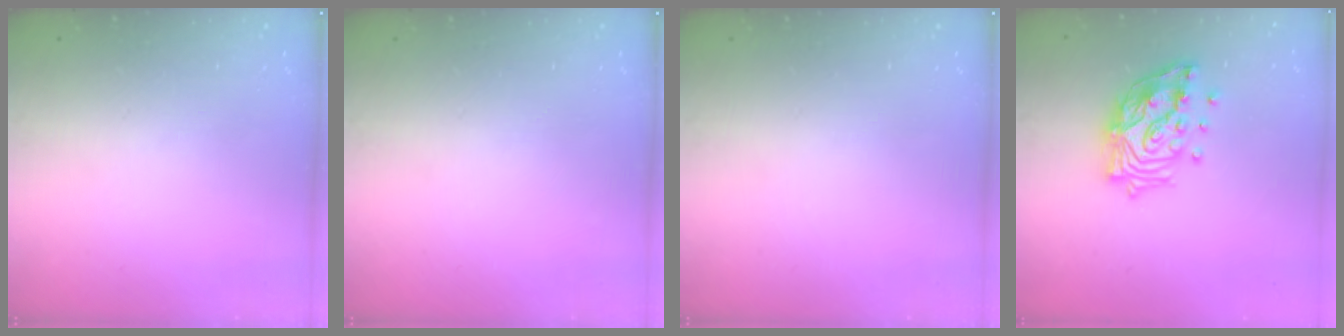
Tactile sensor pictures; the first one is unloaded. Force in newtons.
{"total": 0.0}
{"total": 0.0}
{"total": 16.0, "press": 15.9, "slide": 2.3}